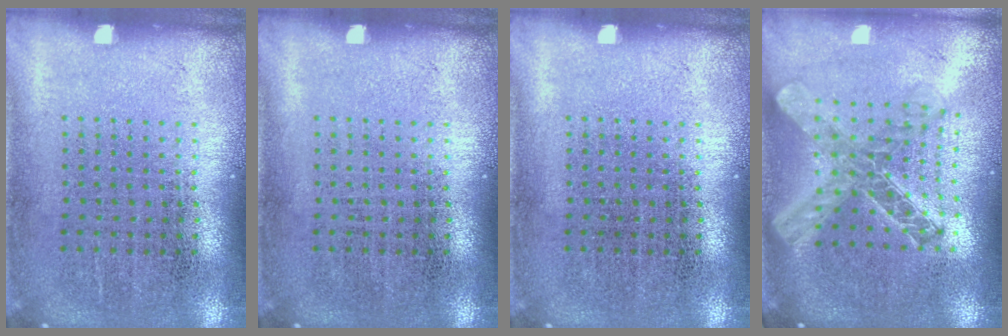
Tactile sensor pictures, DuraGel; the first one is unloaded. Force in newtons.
{"total": 0.0}
{"total": 0.0}
{"total": 2.2, "press": 1.8, "slide": 1.2}